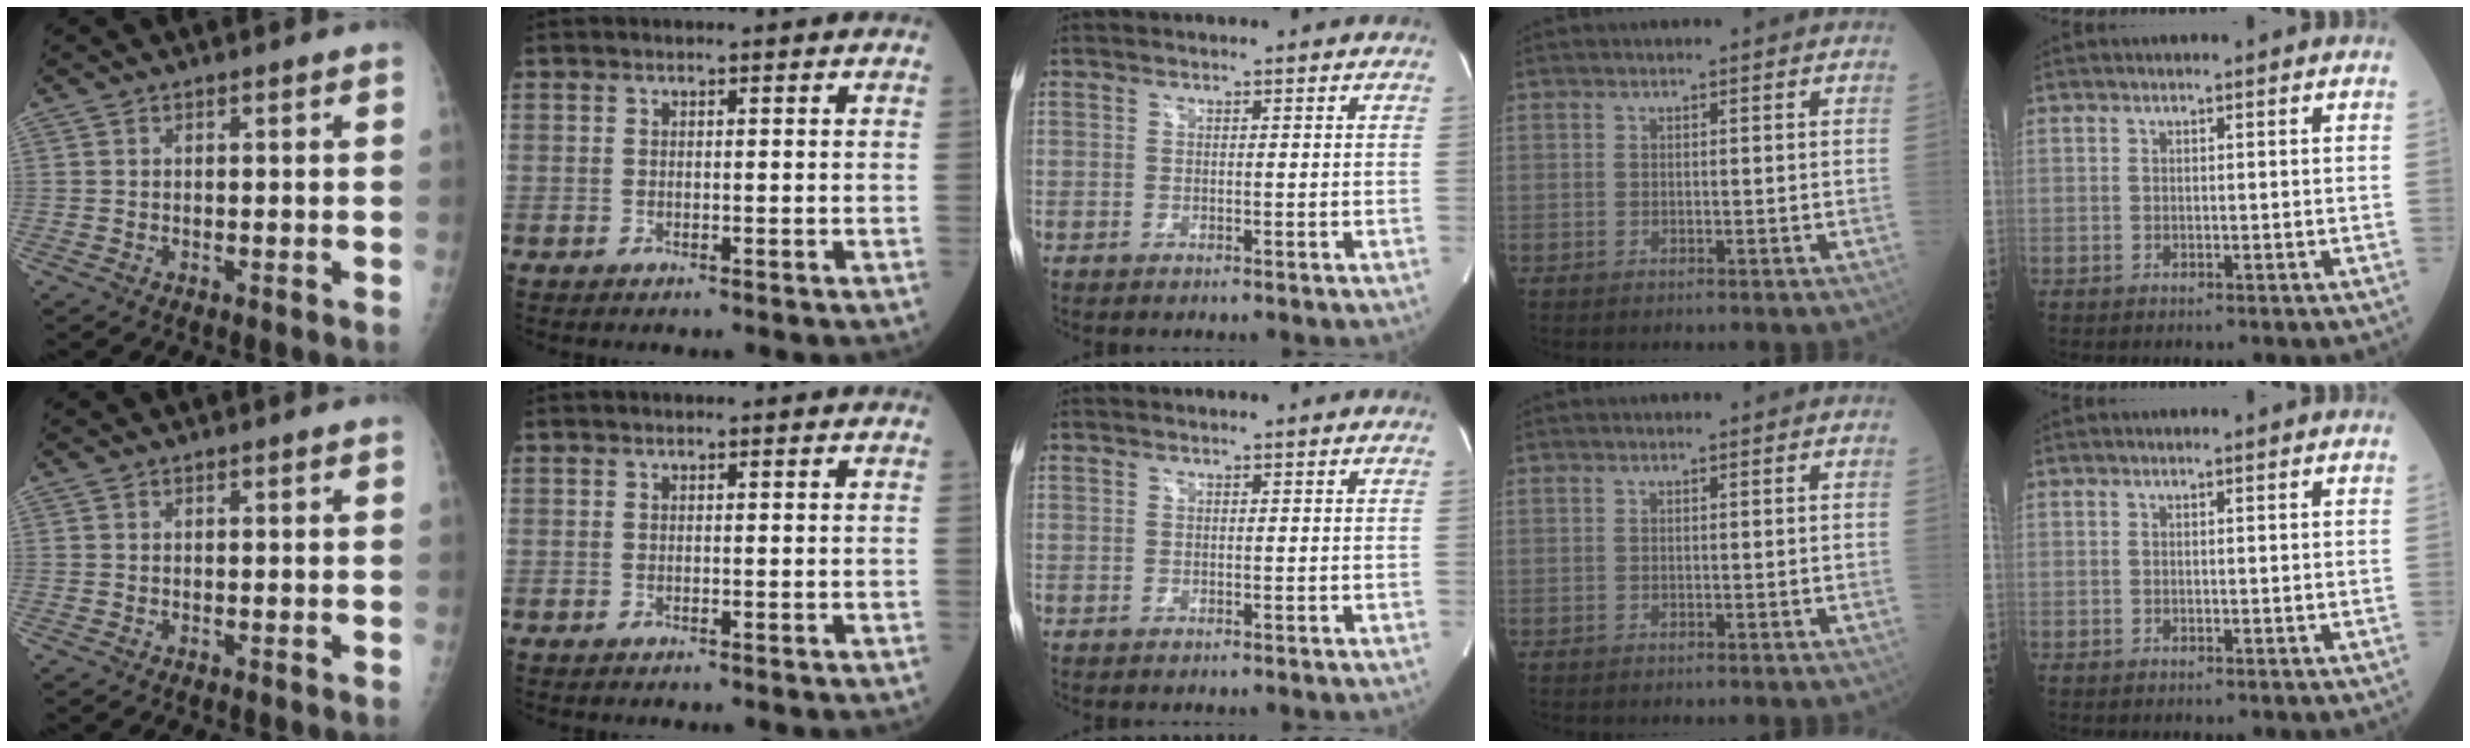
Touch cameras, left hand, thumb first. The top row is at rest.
{}